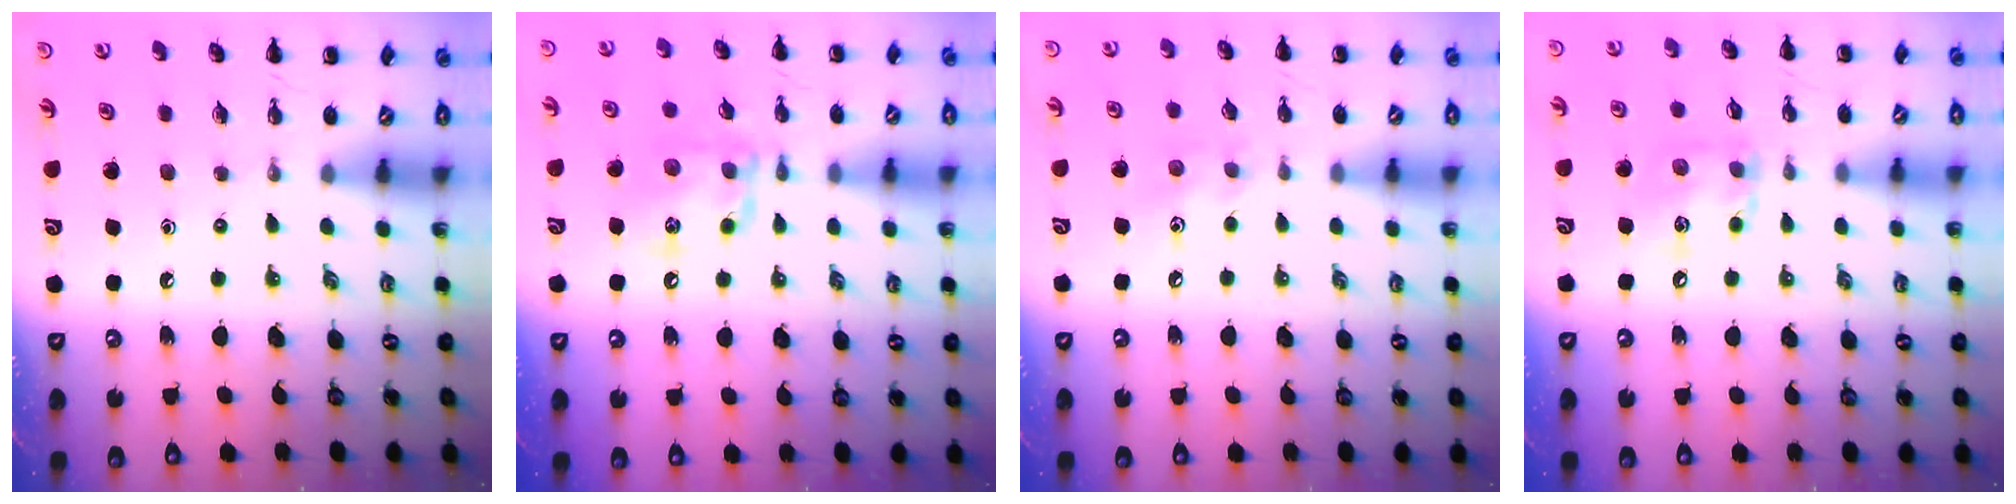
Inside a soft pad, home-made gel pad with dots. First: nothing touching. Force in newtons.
{"total": 13.4, "press": 13.3, "slide": 1.3}
{"total": 6.4, "press": 6.2, "slide": 1.6}
{"total": 10.1, "press": 10.1, "slide": 0.8}